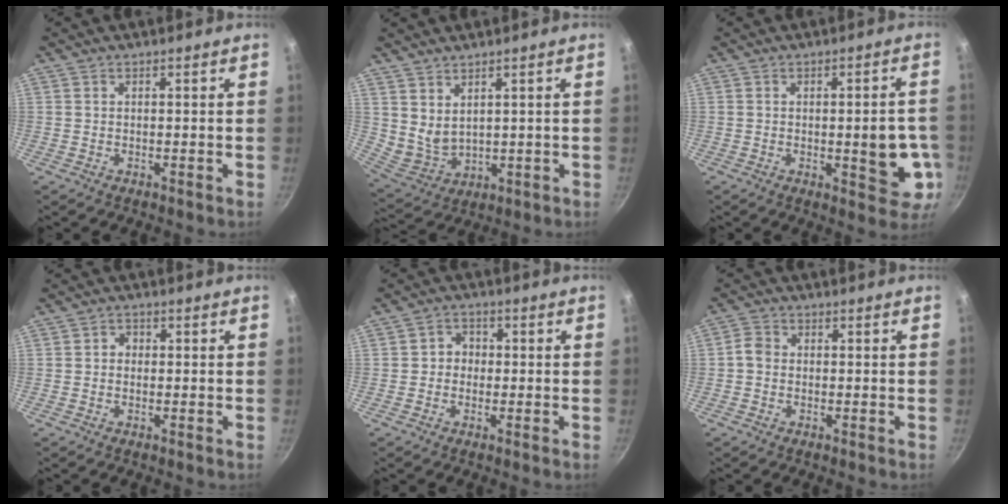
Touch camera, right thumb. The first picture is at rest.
{"total": 6.0, "force": [3.1, 3.6, 3.7], "torque": [-0.061, -0.034, 0.078]}
{"total": 9.3, "force": [-1.5, 3.6, 8.5], "torque": [-0.086, 0.001, -0.017]}
{"total": 1.7, "force": [-0.1, 1.5, 0.7], "torque": [-0.005, 0.005, -0.005]}
{"total": 3.4, "force": [-0.4, 3.1, 1.3], "torque": [0.003, 0.008, -0.013]}
{"total": 2.6, "force": [-0.6, 2.2, 1.3], "torque": [-0.027, 0.011, -0.020]}